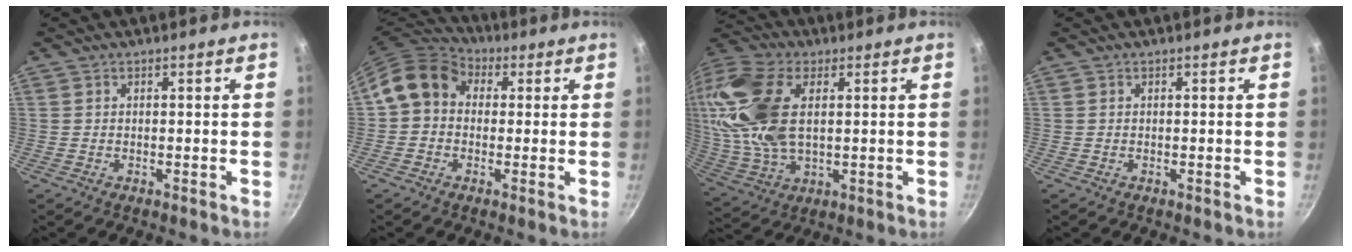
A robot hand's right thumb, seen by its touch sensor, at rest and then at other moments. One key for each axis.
{"total": 10.3, "fx": 1.1, "fy": 8.1, "fz": 6.2, "tx": -0.102, "ty": 0.031, "tz": 0.004}
{"total": 21.4, "fx": 4.4, "fy": 11.6, "fz": 17.5, "tx": -0.411, "ty": 0.002, "tz": 0.081}
{"total": 0.0}